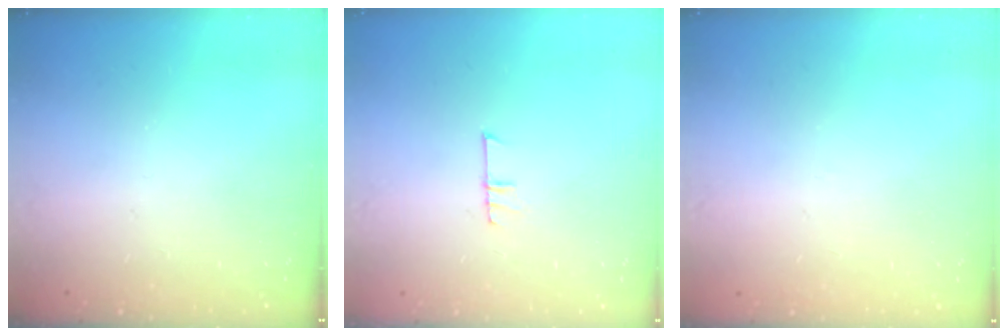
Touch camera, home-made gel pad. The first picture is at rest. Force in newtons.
{"total": 5.5, "press": 5.4, "slide": 0.6}
{"total": 2.7, "press": 2.7, "slide": 0.3}